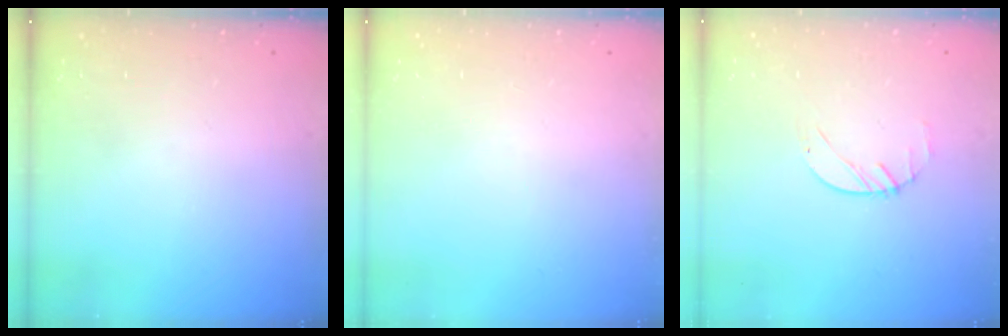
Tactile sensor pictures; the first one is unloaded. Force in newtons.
{"total": 0.0}
{"total": 1.2, "press": 1.2, "slide": 0.2}